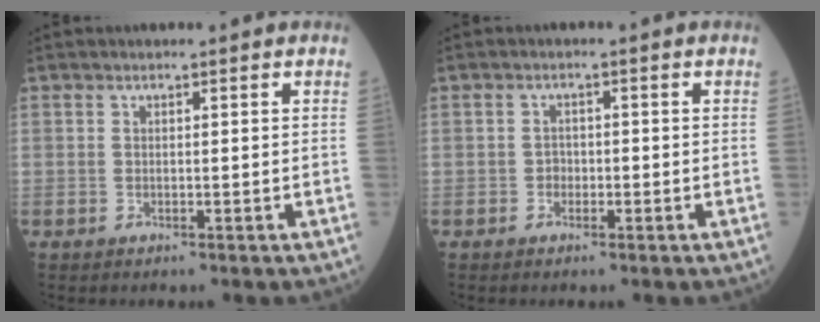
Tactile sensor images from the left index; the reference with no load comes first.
{"total": 1.6, "force": [-1.0, 1.1, 0.7], "torque": [-0.004, 0.001, -0.018]}